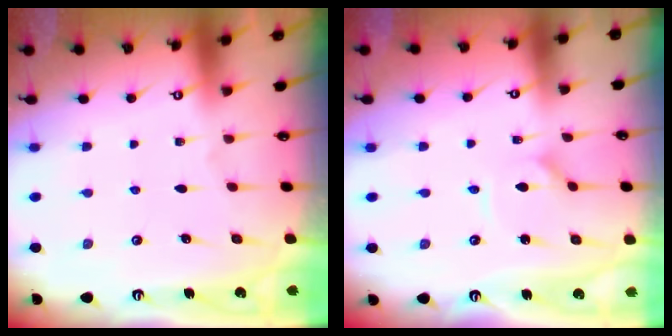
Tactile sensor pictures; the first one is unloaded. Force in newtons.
{"total": 2.2, "press": 2.2, "slide": 0.4}